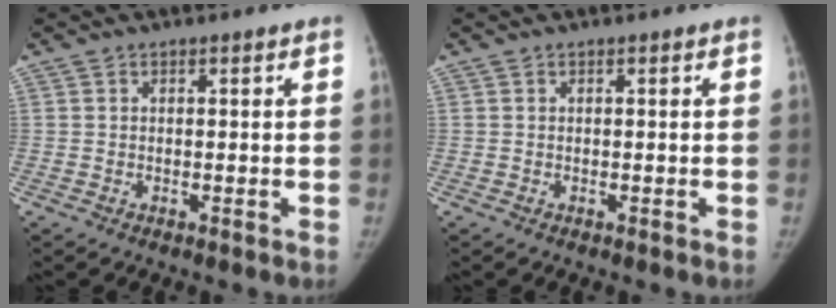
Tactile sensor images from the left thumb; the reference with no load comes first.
{"total": 0.0}